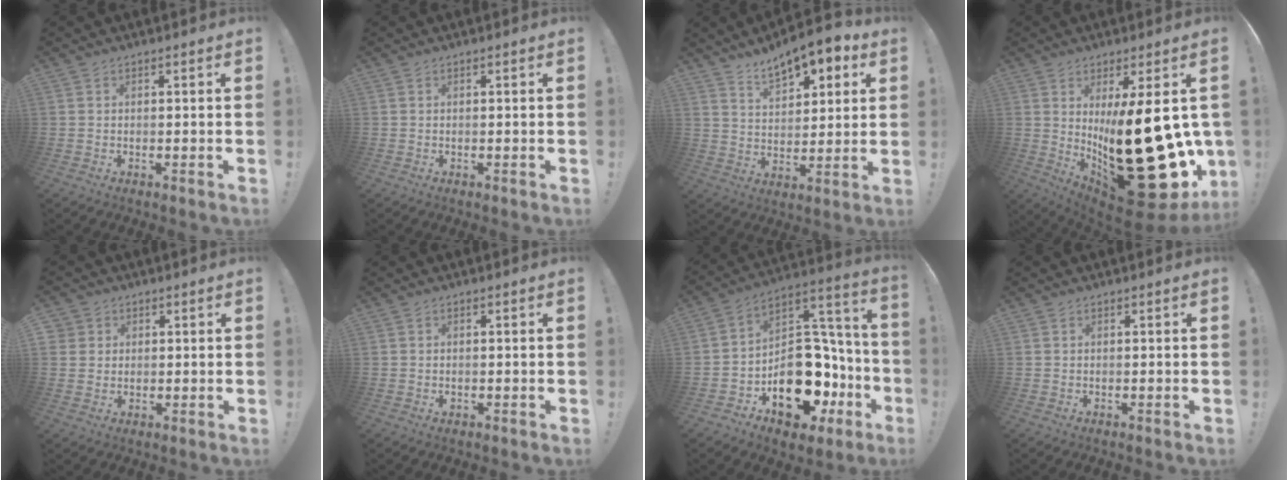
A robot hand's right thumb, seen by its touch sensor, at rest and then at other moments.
{"total": 0.0}
{"total": 10.9, "force": [8.1, 4.8, 5.4], "torque": [-0.082, -0.055, 0.148]}
{"total": 30.0, "force": [0.0, 10.9, 28.0], "torque": [-0.417, -0.039, 0.032]}
{"total": 3.7, "force": [1.3, 3.4, 0.6], "torque": [-0.007, -0.003, 0.024]}
{"total": 0.0}
{"total": 21.6, "force": [-9.0, 14.4, 13.4], "torque": [-0.172, 0.052, -0.123]}
{"total": 0.0}